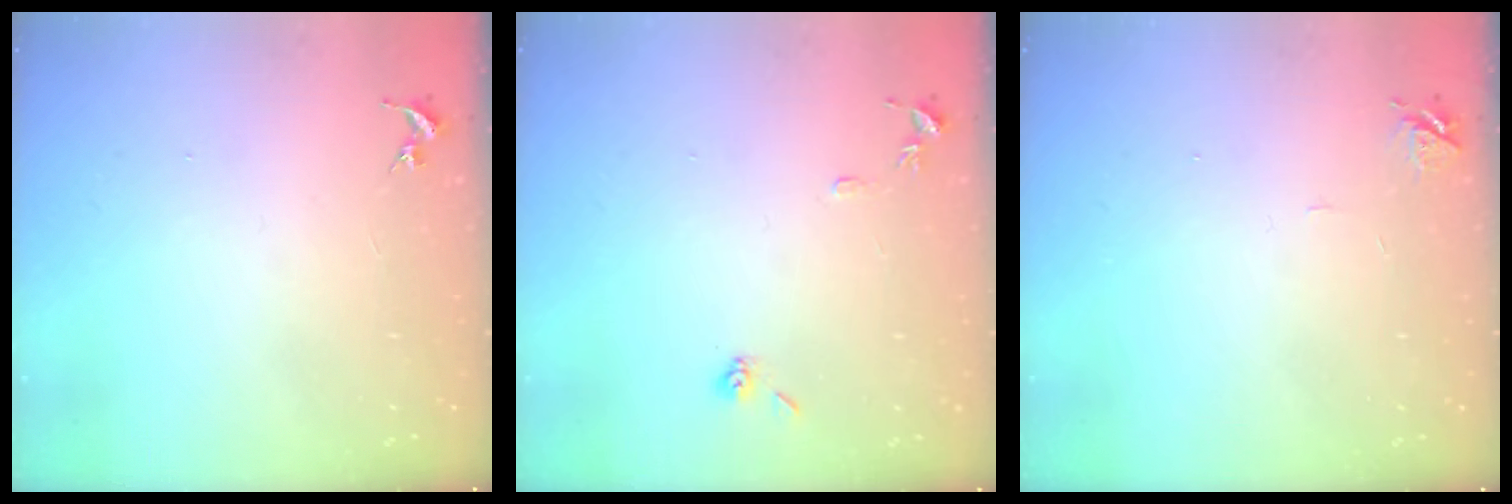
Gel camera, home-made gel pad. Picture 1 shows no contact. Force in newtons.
{"total": 7.2, "press": 7.2, "slide": 0.8}
{"total": 5.8, "press": 5.8, "slide": 0.7}